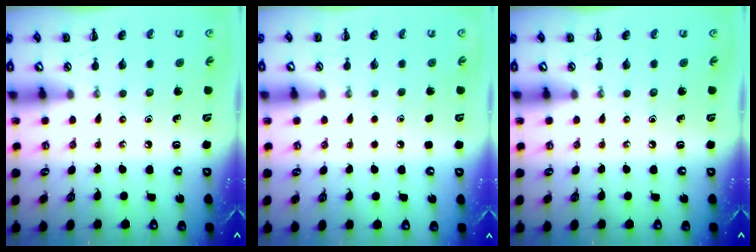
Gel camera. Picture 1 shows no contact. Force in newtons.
{"total": 1.7, "press": 1.7, "slide": 0.1}
{"total": 0.0}